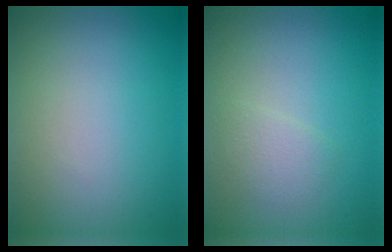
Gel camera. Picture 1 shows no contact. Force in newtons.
{"total": 1.5, "press": 1.5, "slide": 0.0}